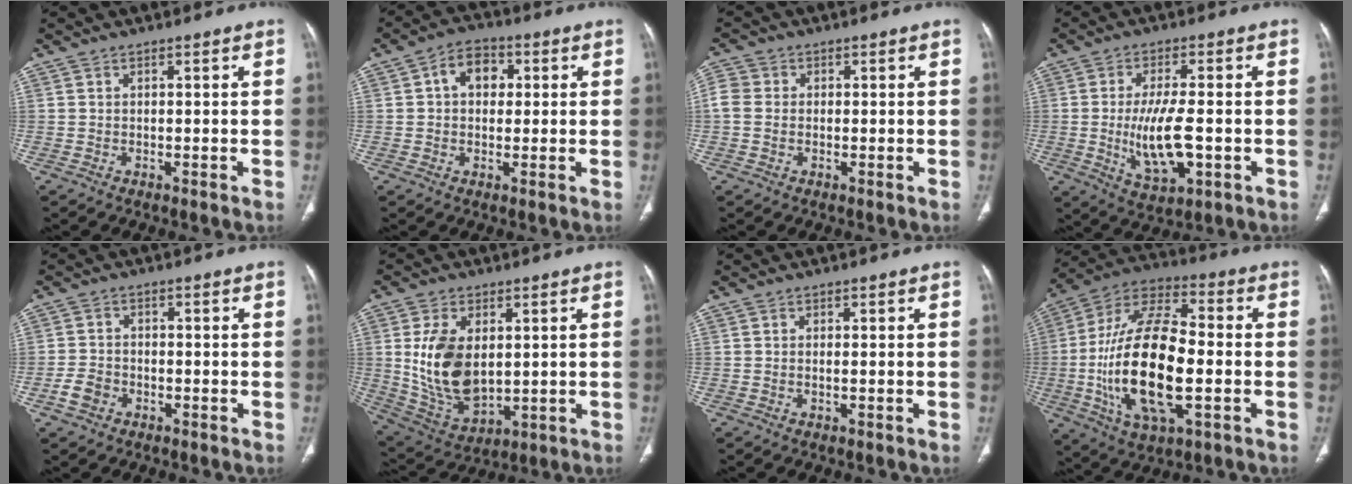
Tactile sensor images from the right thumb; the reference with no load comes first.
{"total": 6.7, "force": [1.3, 5.0, 4.3], "torque": [-0.042, 0.011, 0.013]}
{"total": 4.1, "force": [0.0, 3.5, 2.2], "torque": [-0.047, 0.009, -0.004]}
{"total": 11.1, "force": [-1.7, 4.5, 10.1], "torque": [-0.185, -0.007, -0.021]}
{"total": 3.7, "force": [-1.8, 2.8, 1.7], "torque": [-0.029, 0.014, -0.034]}
{"total": 14.4, "force": [1.8, 8.7, 11.3], "torque": [-0.196, -0.017, 0.051]}
{"total": 0.5, "force": [-0.1, 0.1, 0.5], "torque": [-0.016, 0.000, 0.000]}
{"total": 24.0, "force": [-3.6, 10.5, 21.3], "torque": [-0.415, 0.017, -0.060]}